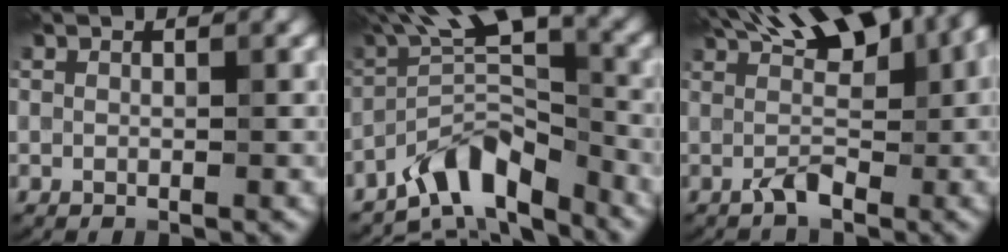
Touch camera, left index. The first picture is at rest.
{"total": 8.1, "force": [-5.3, 2.7, 5.5], "torque": [-0.081, 0.017, -0.108]}
{"total": 6.6, "force": [1.2, 2.8, 5.9], "torque": [-0.086, 0.019, 0.011]}